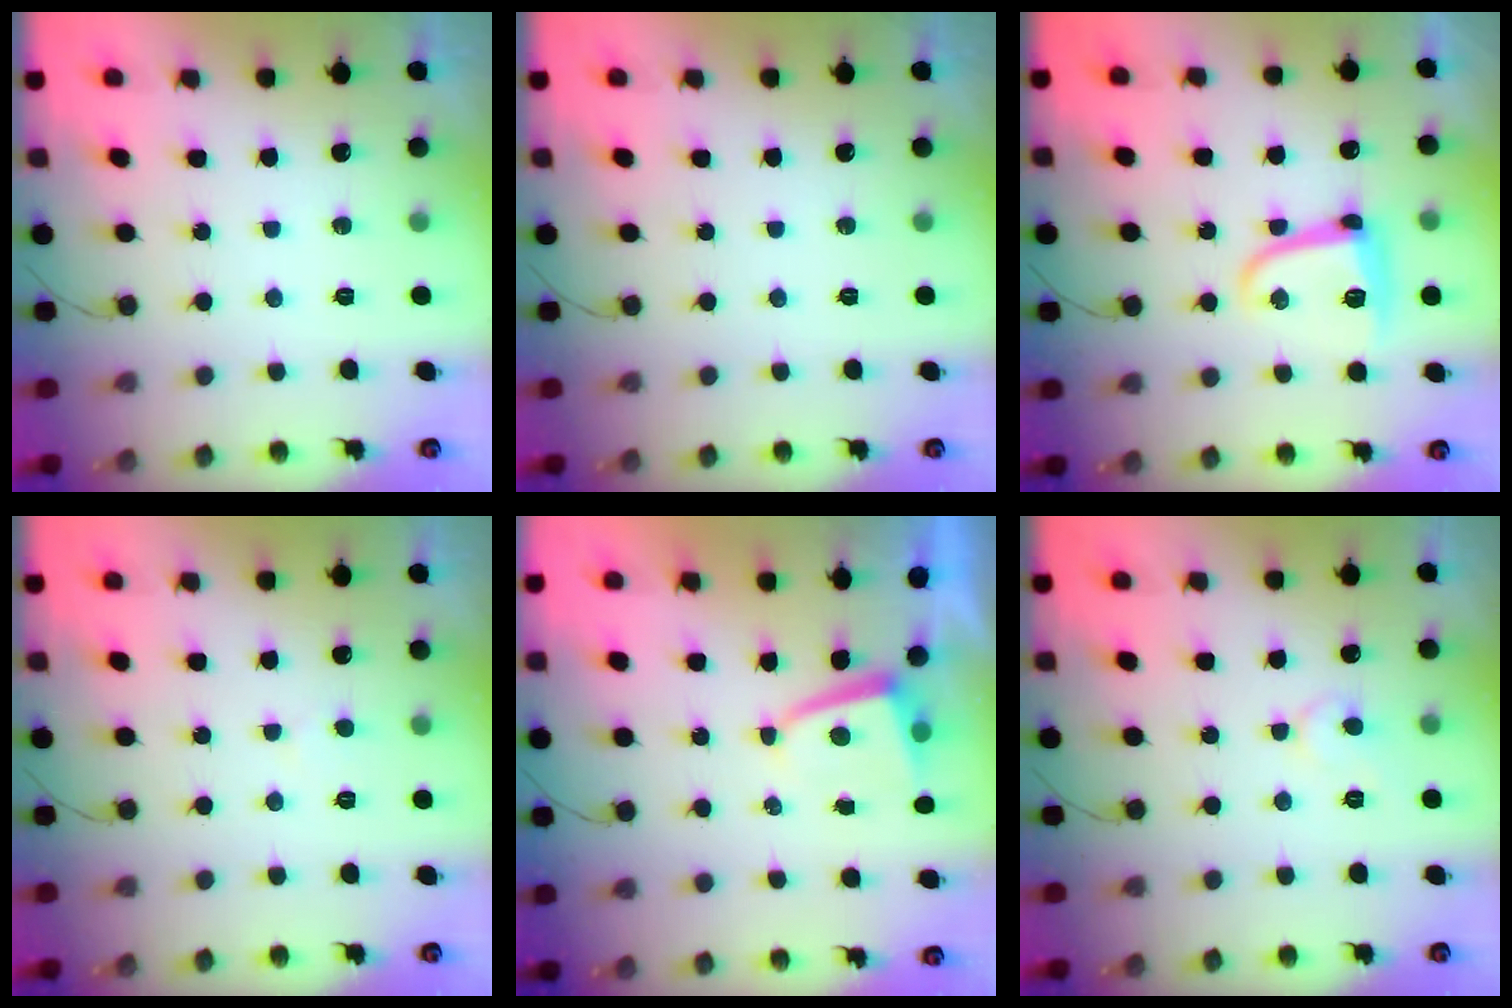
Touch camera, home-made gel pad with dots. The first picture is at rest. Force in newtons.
{"total": 0.0}
{"total": 10.1, "press": 10.1, "slide": 0.4}
{"total": 1.3, "press": 1.3, "slide": 0.1}
{"total": 2.0, "press": 1.9, "slide": 0.3}
{"total": 5.3, "press": 5.2, "slide": 0.6}